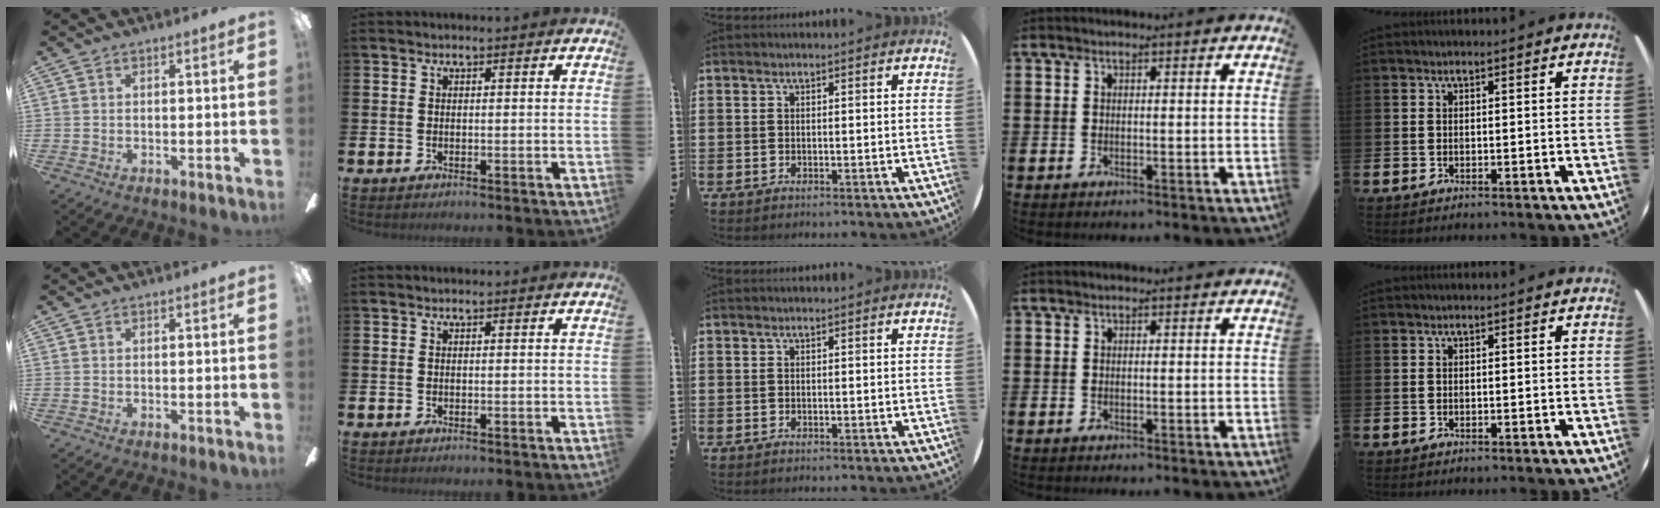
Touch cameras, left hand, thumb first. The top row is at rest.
{}